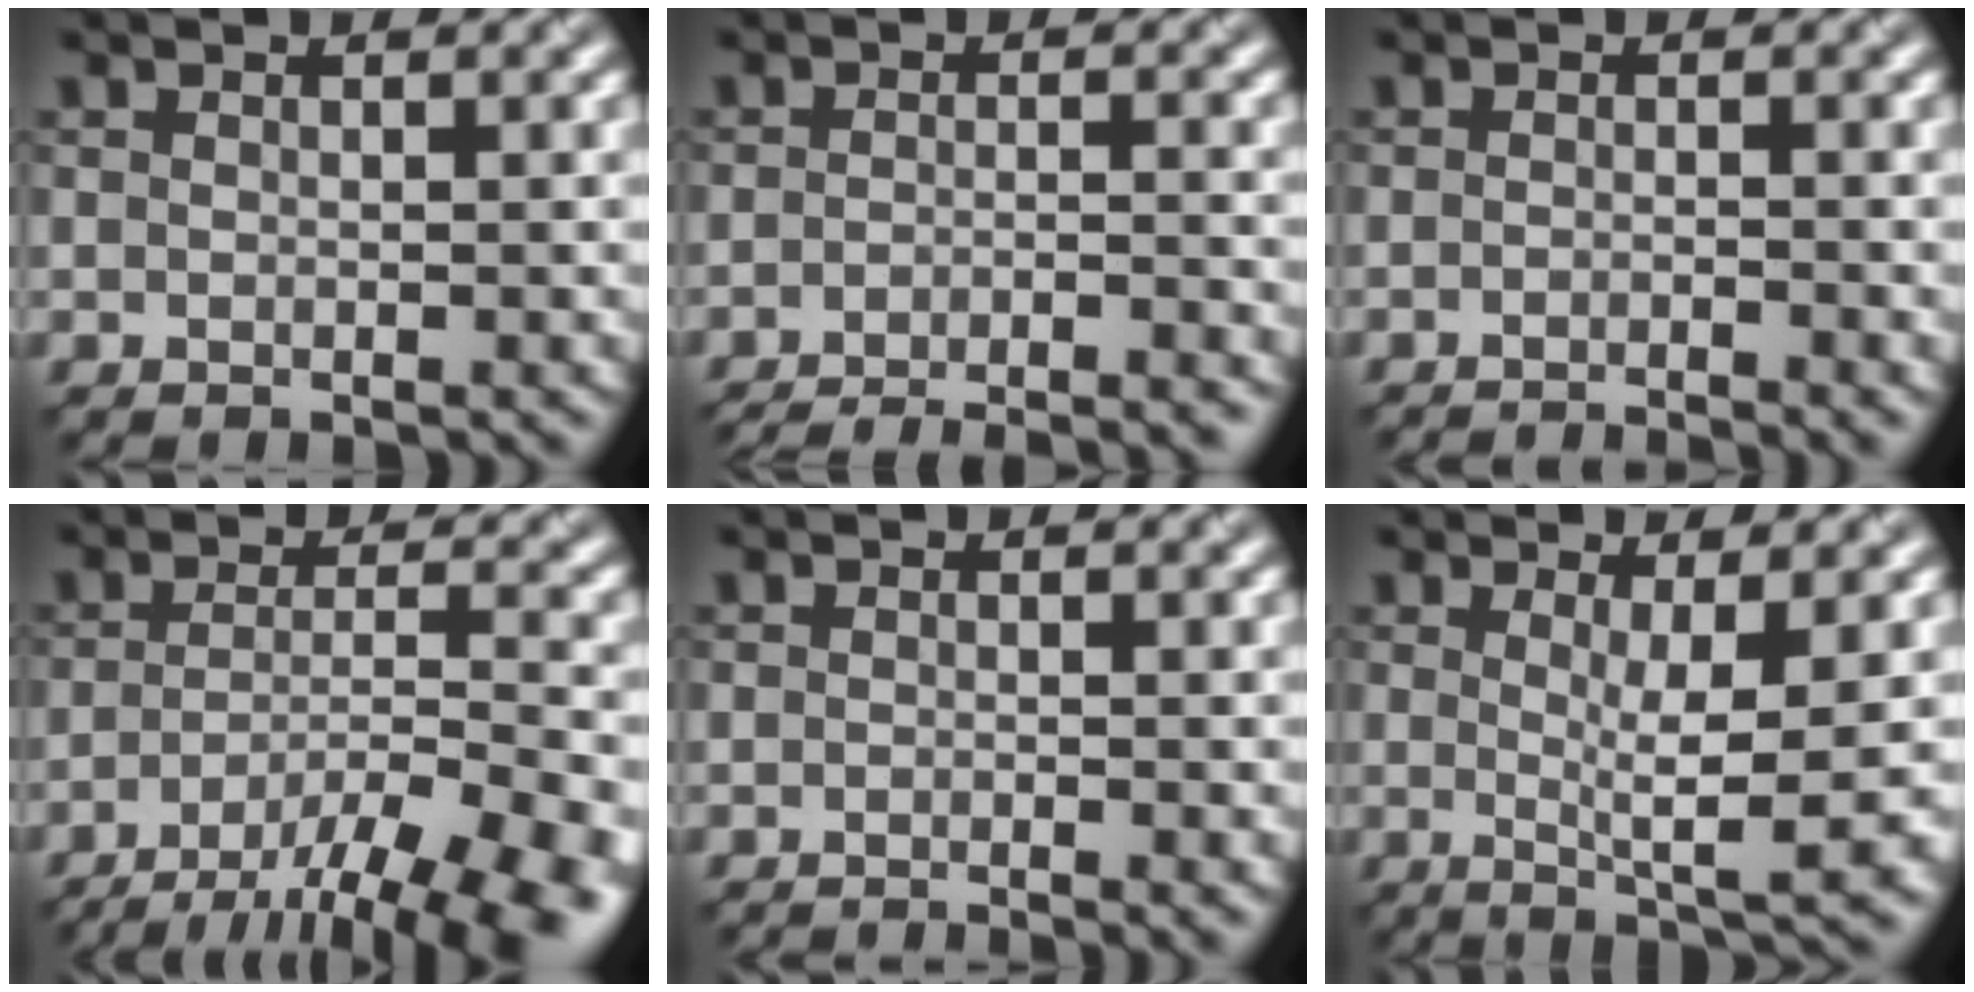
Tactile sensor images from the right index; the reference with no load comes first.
{"total": 10.2, "force": [-9.4, 2.0, 3.3], "torque": [-0.029, -0.009, -0.125]}
{"total": 3.1, "force": [-2.7, 0.4, 1.6], "torque": [-0.019, -0.002, -0.046]}
{"total": 13.7, "force": [-9.5, 3.9, 9.0], "torque": [-0.143, -0.024, -0.121]}
{"total": 1.9, "force": [-1.4, 0.3, 1.2], "torque": [-0.008, -0.005, -0.026]}
{"total": 4.7, "force": [0.3, 0.8, 4.6], "torque": [-0.069, -0.011, 0.007]}